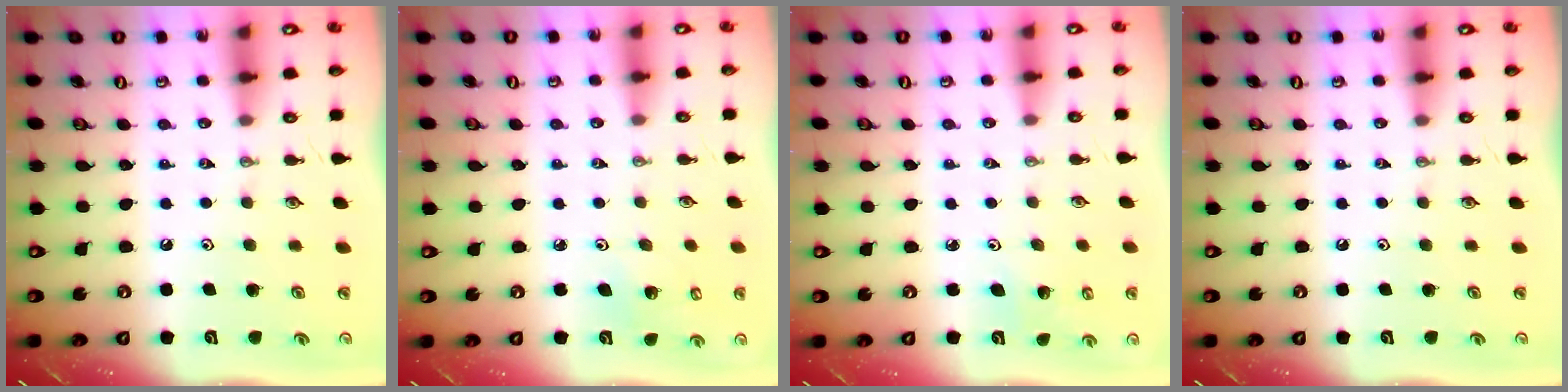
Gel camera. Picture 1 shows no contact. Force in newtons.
{"total": 3.3, "press": 3.1, "slide": 1.1}
{"total": 2.8, "press": 2.8, "slide": 0.2}
{"total": 0.0}